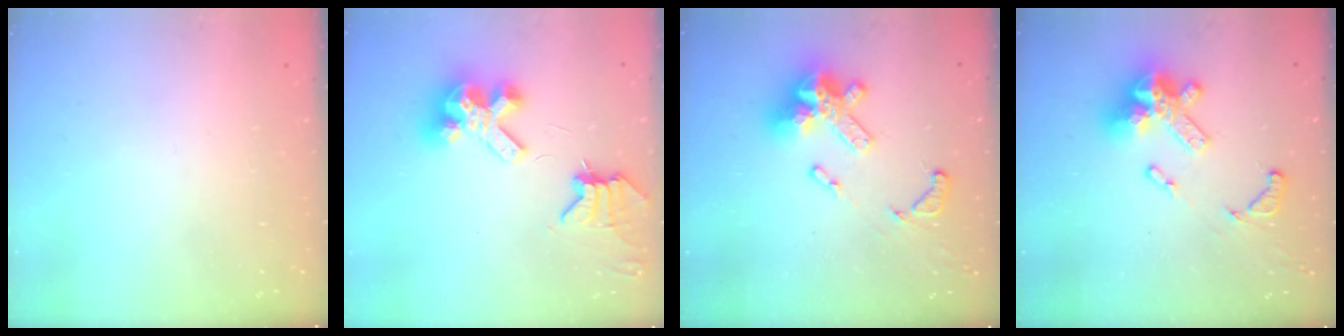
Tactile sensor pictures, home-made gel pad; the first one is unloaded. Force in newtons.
{"total": 9.1, "press": 9.0, "slide": 1.3}
{"total": 16.6, "press": 16.5, "slide": 1.8}
{"total": 16.6, "press": 16.5, "slide": 1.8}